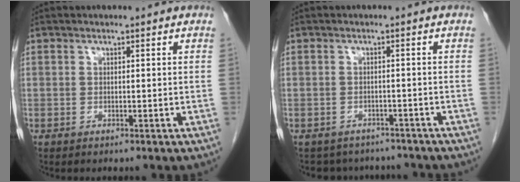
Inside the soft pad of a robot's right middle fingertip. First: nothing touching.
{"total": 7.2, "force": [-6.5, 3.1, 0.5], "torque": [-0.003, 0.014, -0.075]}